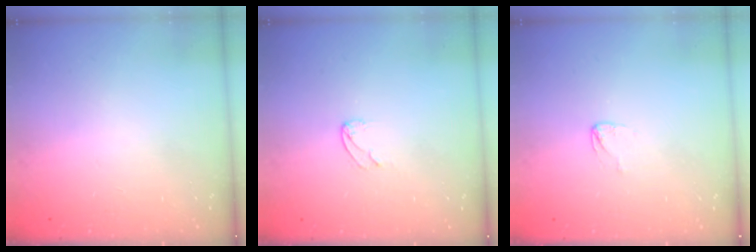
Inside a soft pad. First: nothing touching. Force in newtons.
{"total": 3.8, "press": 3.8, "slide": 0.3}
{"total": 2.0, "press": 2.0, "slide": 0.1}